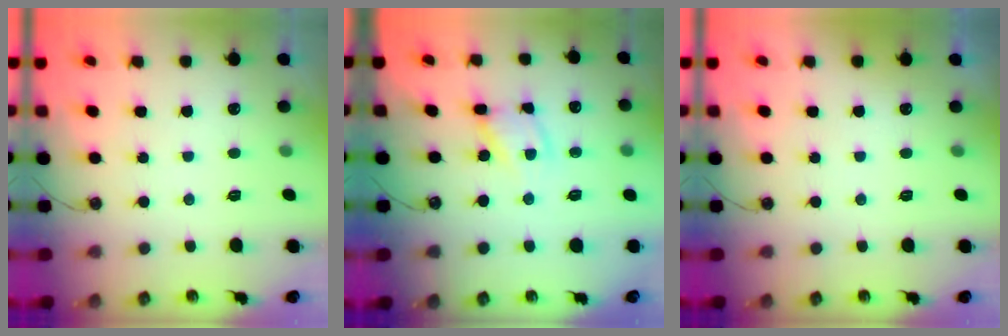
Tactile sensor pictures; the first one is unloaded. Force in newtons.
{"total": 9.3, "press": 9.2, "slide": 0.7}
{"total": 0.0}